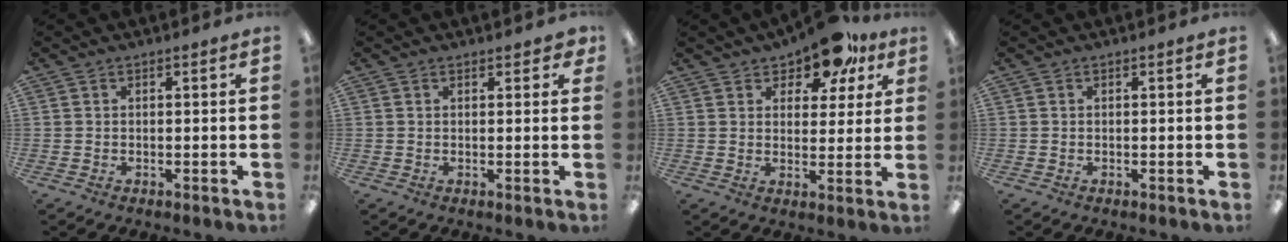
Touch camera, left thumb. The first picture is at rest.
{"total": 1.9, "force": [1.4, 1.0, 0.8], "torque": [-0.011, 0.001, 0.023]}
{"total": 11.6, "force": [9.0, 5.1, 5.3], "torque": [-0.077, -0.047, 0.161]}
{"total": 0.0}